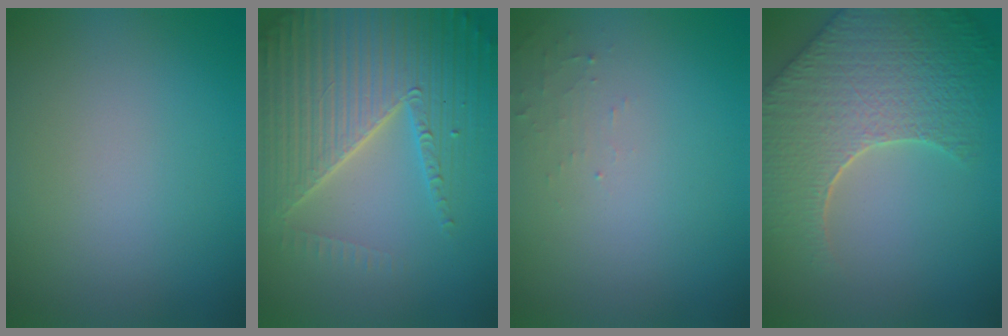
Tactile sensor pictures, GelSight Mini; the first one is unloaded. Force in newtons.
{"total": 7.1, "press": 6.9, "slide": 1.6}
{"total": 1.1, "press": 1.1, "slide": 0.2}
{"total": 9.0, "press": 6.4, "slide": 6.3}